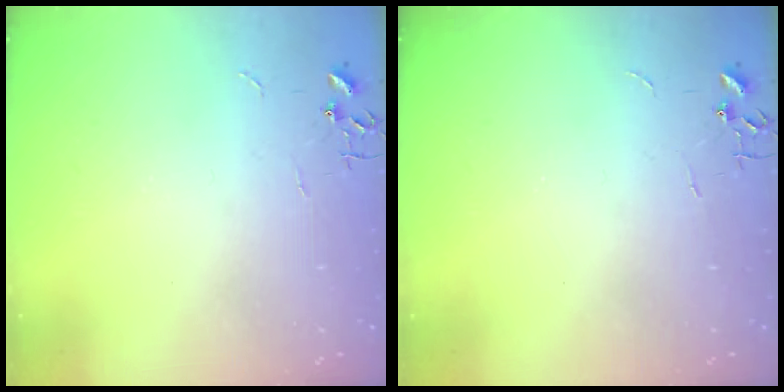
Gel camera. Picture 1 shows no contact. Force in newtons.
{"total": 0.0}